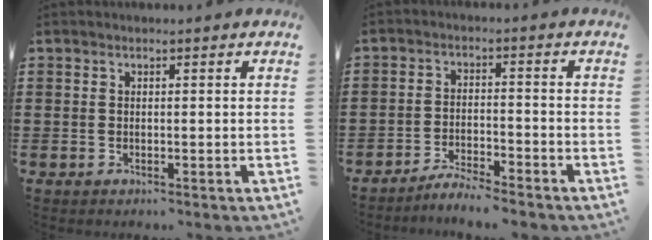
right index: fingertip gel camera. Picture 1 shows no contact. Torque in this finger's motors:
{"motor_torque": [2.14, 0.00, 0.22, 0.04]}